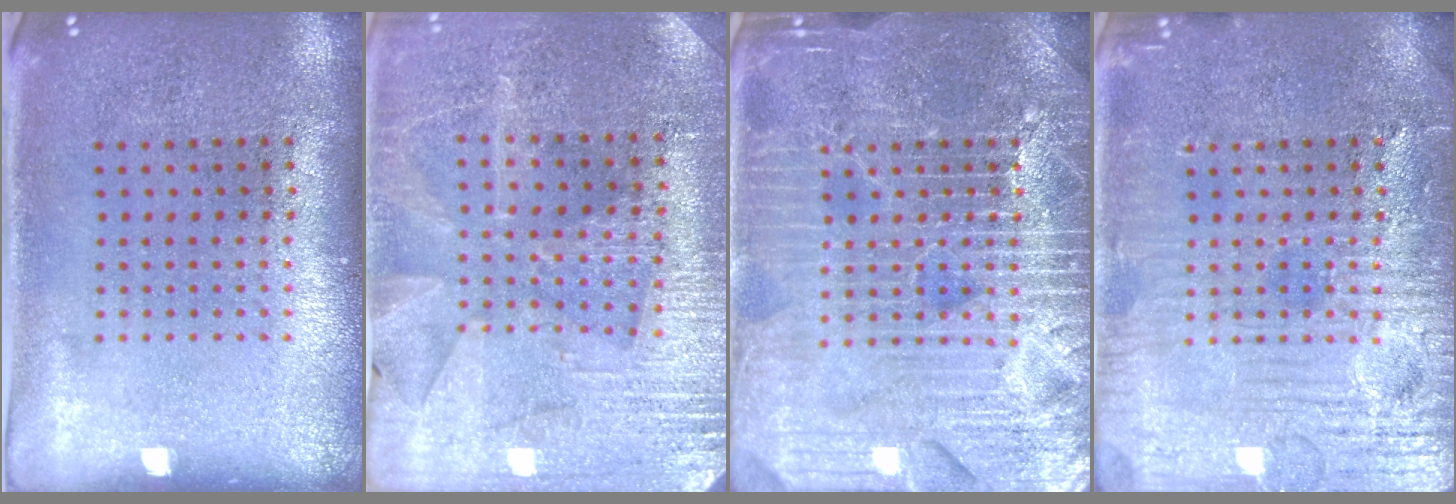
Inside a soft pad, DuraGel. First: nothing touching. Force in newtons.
{"total": 3.0, "press": 3.0, "slide": 0.6}
{"total": 7.0, "press": 6.9, "slide": 0.9}
{"total": 5.7, "press": 5.7, "slide": 0.6}